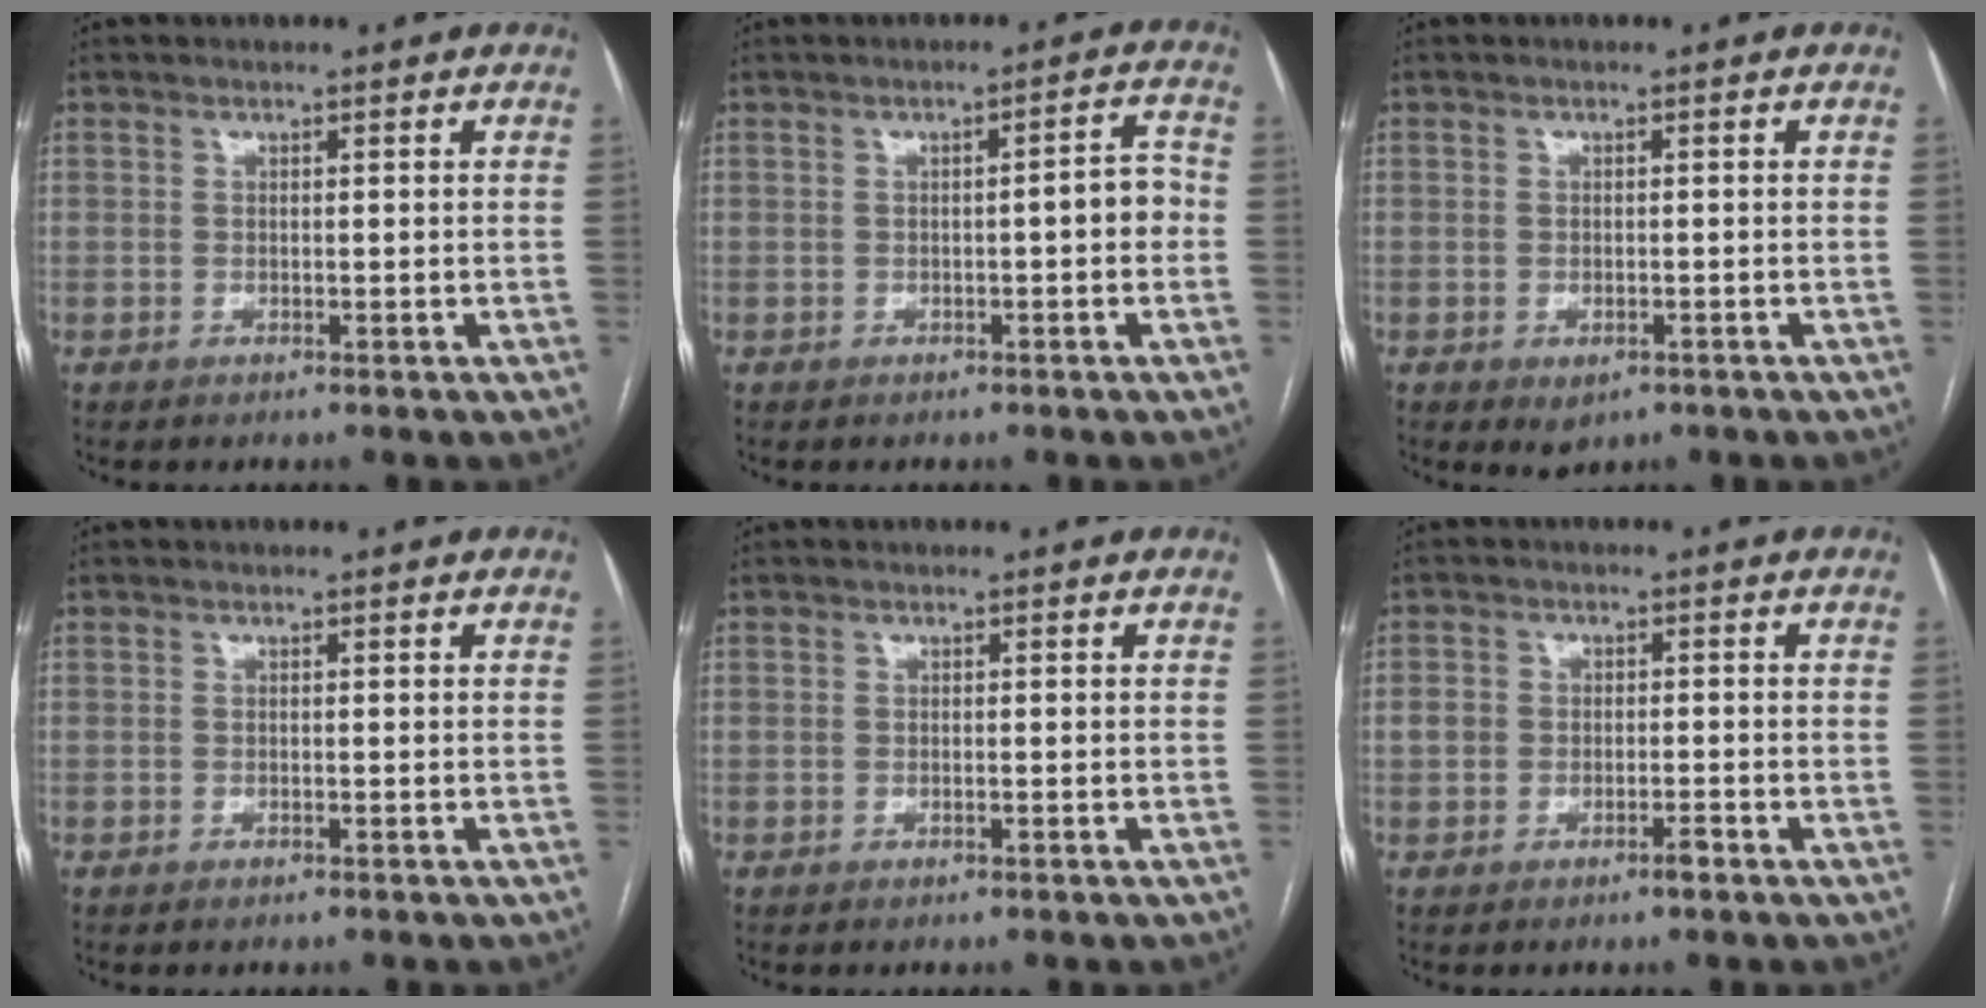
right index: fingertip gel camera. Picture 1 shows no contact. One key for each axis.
{"total": 3.7, "fx": -0.6, "fy": 0.7, "fz": 3.5, "tx": -0.041, "ty": 0.014, "tz": -0.009}
{"total": 2.3, "fx": -1.1, "fy": 1.5, "fz": 1.4, "tx": -0.017, "ty": -0.001, "tz": -0.002}
{"total": 0.0}
{"total": 0.0}
{"total": 2.9, "fx": -1.3, "fy": 1.8, "fz": 1.9, "tx": -0.030, "ty": 0.013, "tz": -0.020}